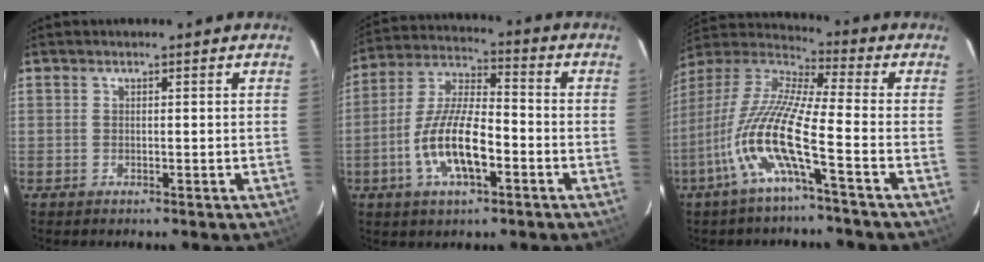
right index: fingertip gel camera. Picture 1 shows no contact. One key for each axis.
{"total": 12.9, "fx": -4.7, "fy": 4.7, "fz": 11.1, "tx": -0.232, "ty": -0.003, "tz": -0.086}
{"total": 14.2, "fx": -6.0, "fy": 0.9, "fz": 12.9, "tx": -0.246, "ty": -0.013, "tz": -0.124}